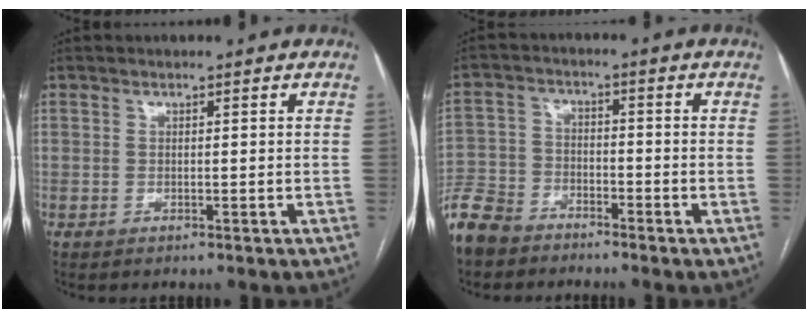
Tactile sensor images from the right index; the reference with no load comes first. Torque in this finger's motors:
{"motor_torque": [0.56, -0.55, -0.23, -0.21]}